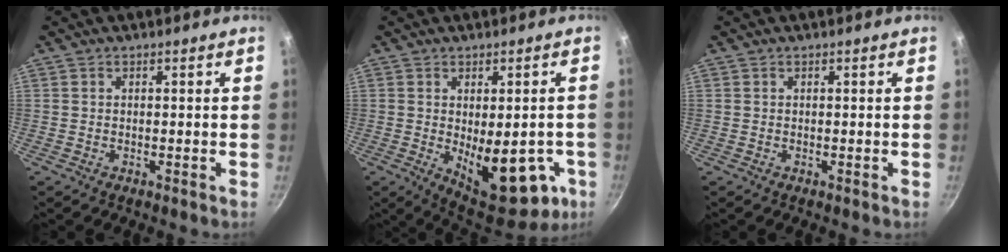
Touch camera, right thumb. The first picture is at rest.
{"total": 16.9, "force": [-4.0, 8.2, 14.2], "torque": [-0.154, -0.019, -0.032]}
{"total": 0.0}